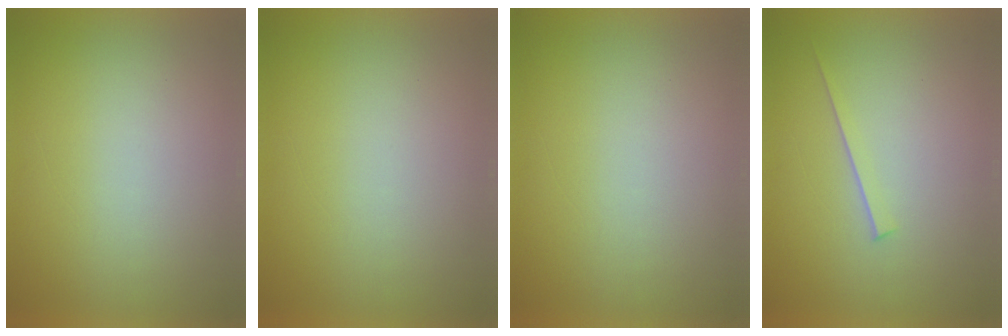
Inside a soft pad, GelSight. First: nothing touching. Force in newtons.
{"total": 0.0}
{"total": 0.0}
{"total": 1.5}